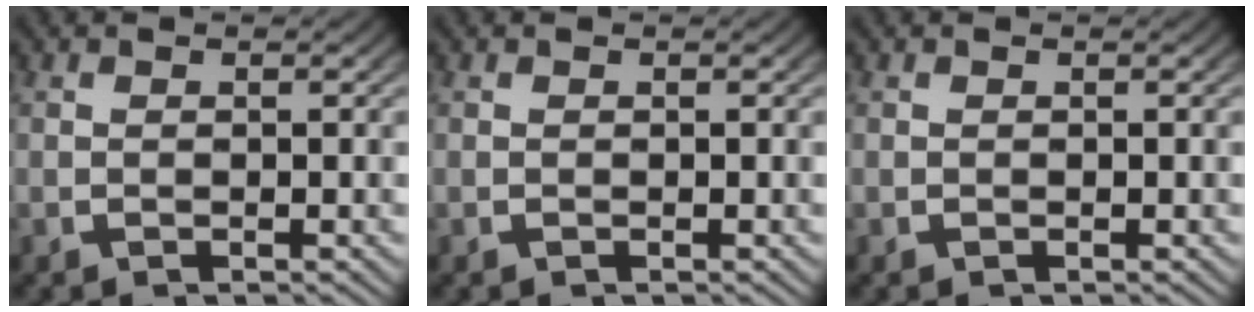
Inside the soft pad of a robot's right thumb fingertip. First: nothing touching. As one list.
[{"total": 0.0}, {"total": 0.0}]